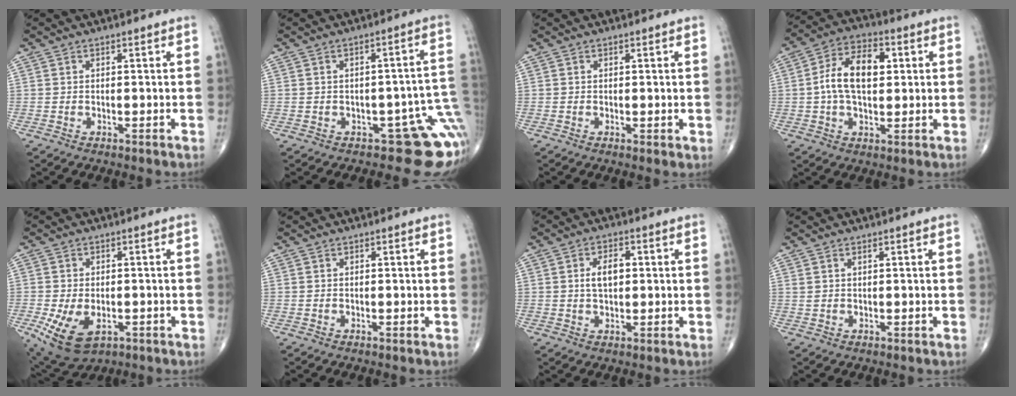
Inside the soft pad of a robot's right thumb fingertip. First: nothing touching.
{"total": 10.1, "force": [-3.6, 5.1, 7.9], "torque": [-0.046, 0.030, -0.039]}
{"total": 1.0, "force": [0.0, 0.3, 0.9], "torque": [-0.017, -0.005, -0.001]}
{"total": 12.0, "force": [1.4, 6.9, 9.7], "torque": [-0.164, 0.020, 0.018]}
{"total": 9.7, "force": [-3.3, 5.7, 7.1], "torque": [-0.131, -0.002, -0.042]}
{"total": 0.0}
{"total": 5.1, "force": [0.7, 2.9, 4.1], "torque": [-0.069, 0.006, 0.010]}
{"total": 0.9, "force": [0.6, 0.2, 0.6], "torque": [-0.015, 0.004, 0.014]}